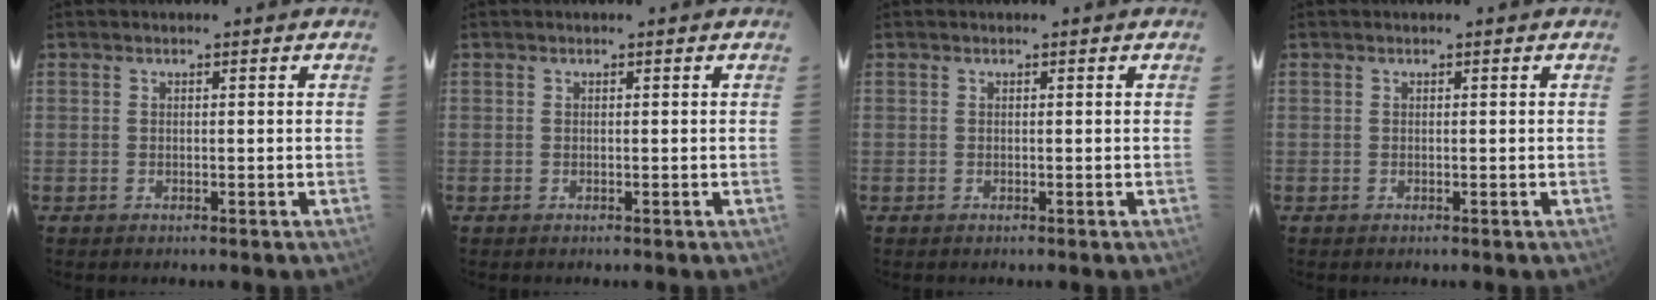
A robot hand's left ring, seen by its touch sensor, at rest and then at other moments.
{"total": 0.0}
{"total": 0.0}
{"total": 0.0}